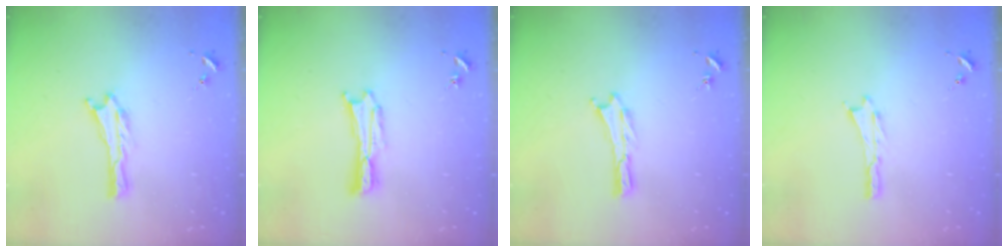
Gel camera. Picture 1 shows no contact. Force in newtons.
{"total": 0.9, "press": 0.9, "slide": 0.2}
{"total": 0.0}
{"total": 0.0}